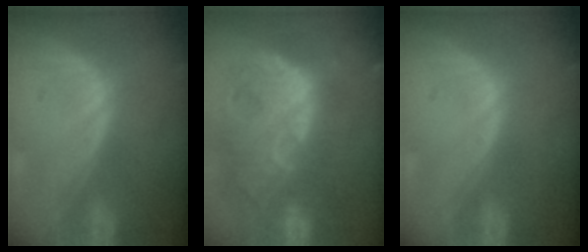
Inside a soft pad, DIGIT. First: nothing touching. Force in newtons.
{"total": 13.7, "press": 11.6, "slide": 7.3}
{"total": 0.0}